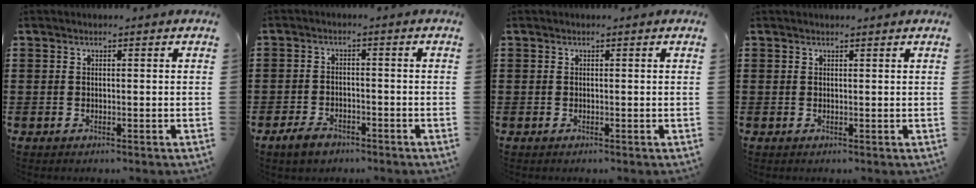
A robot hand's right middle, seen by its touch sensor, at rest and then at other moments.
{"total": 3.4, "force": [-2.8, 1.5, 1.2], "torque": [-0.029, 0.002, -0.057]}
{"total": 0.0}
{"total": 0.0}